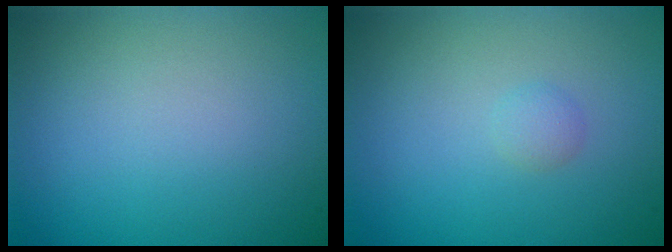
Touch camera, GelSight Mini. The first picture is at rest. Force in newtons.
{"total": 0.9, "press": 0.9, "slide": 0.0}